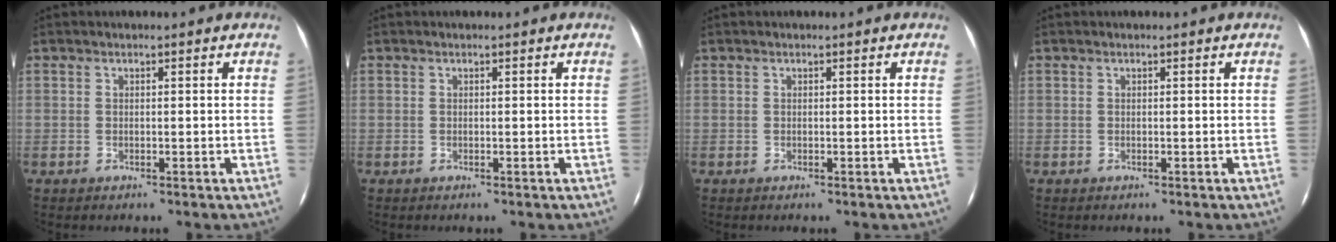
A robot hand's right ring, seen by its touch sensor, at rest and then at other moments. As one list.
[{"total": 0.0}, {"total": 0.0}, {"total": 0.0}]